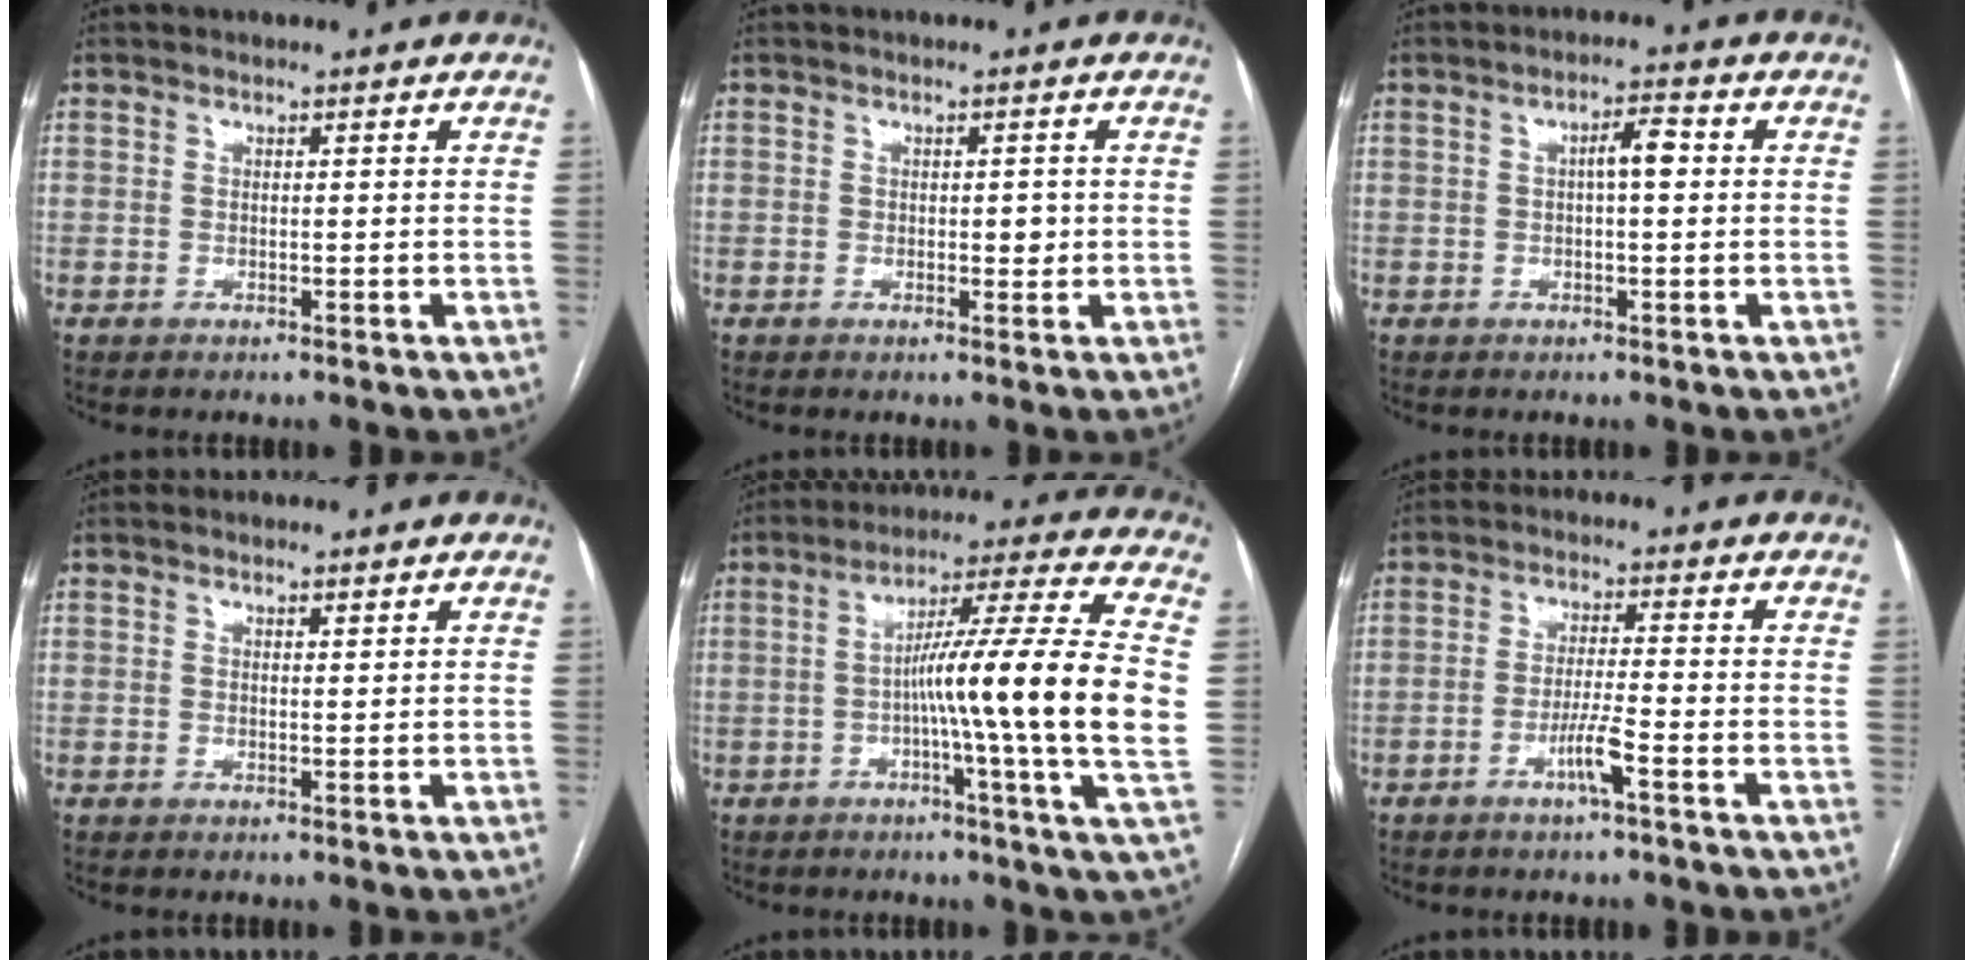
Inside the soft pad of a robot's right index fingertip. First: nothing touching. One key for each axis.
{"total": 1.8, "fx": 0.0, "fy": 1.0, "fz": 1.5, "tx": -0.018, "ty": 0.002, "tz": 0.001}
{"total": 3.5, "fx": 0.4, "fy": 0.8, "fz": 3.4, "tx": -0.054, "ty": 0.011, "tz": 0.003}
{"total": 0.6, "fx": 0.5, "fy": 0.1, "fz": 0.4, "tx": -0.006, "ty": -0.003, "tz": 0.006}
{"total": 17.6, "fx": -1.4, "fy": -1.8, "fz": 17.4, "tx": -0.271, "ty": 0.000, "tz": -0.036}
{"total": 4.2, "fx": -2.2, "fy": -0.3, "fz": 3.6, "tx": -0.070, "ty": -0.006, "tz": -0.043}